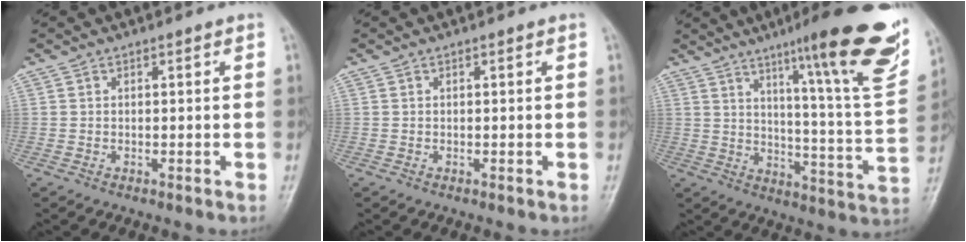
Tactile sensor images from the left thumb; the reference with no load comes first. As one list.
[{"total": 0.0}, {"total": 24.3, "force": [14.3, 3.2, 19.4], "torque": [-0.243, -0.065, 0.204]}]